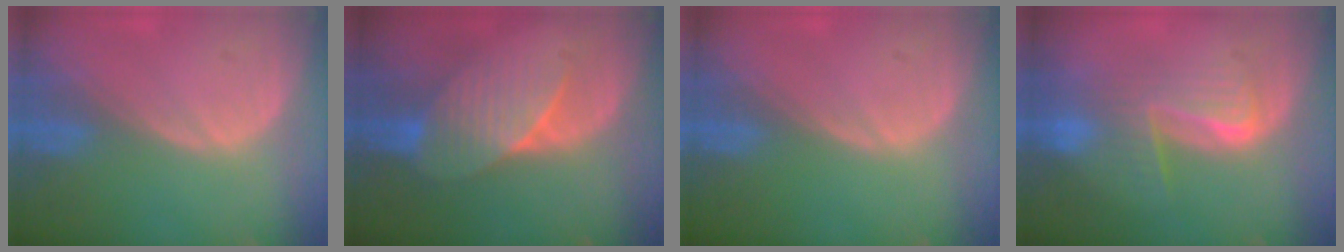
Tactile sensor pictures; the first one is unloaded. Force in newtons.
{"total": 7.4, "press": 6.9, "slide": 2.4}
{"total": 0.0}
{"total": 6.3, "press": 6.2, "slide": 1.3}